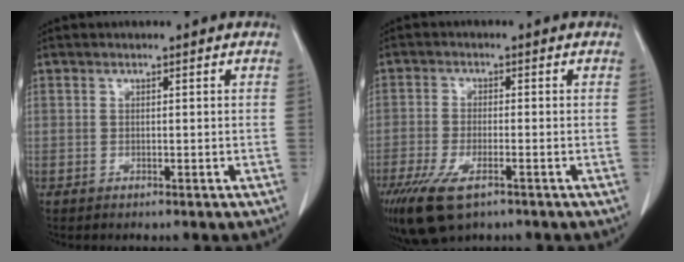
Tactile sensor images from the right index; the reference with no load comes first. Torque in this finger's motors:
{"motor_torque": [1.11, -0.82, 0.35, 0.15]}